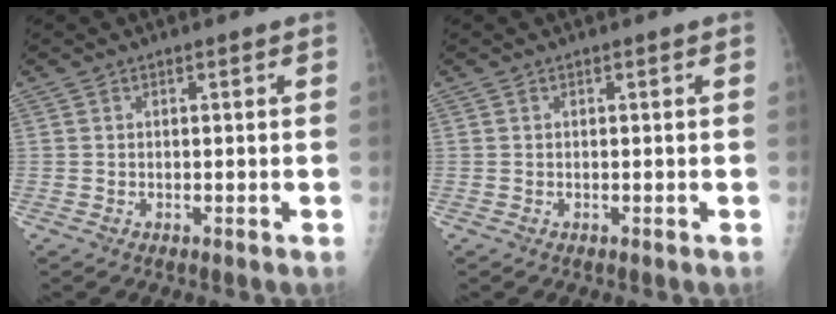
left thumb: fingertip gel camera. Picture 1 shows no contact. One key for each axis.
{"total": 0.0}